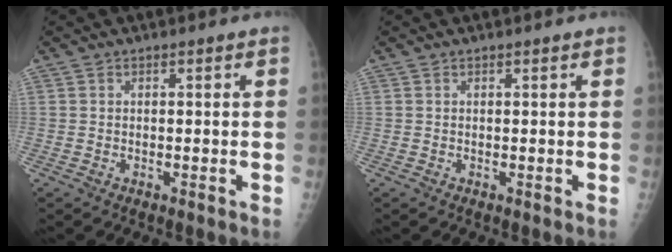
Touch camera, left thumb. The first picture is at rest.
{"total": 1.0, "force": [0.9, 0.0, 0.4], "torque": [-0.002, 0.004, 0.015]}